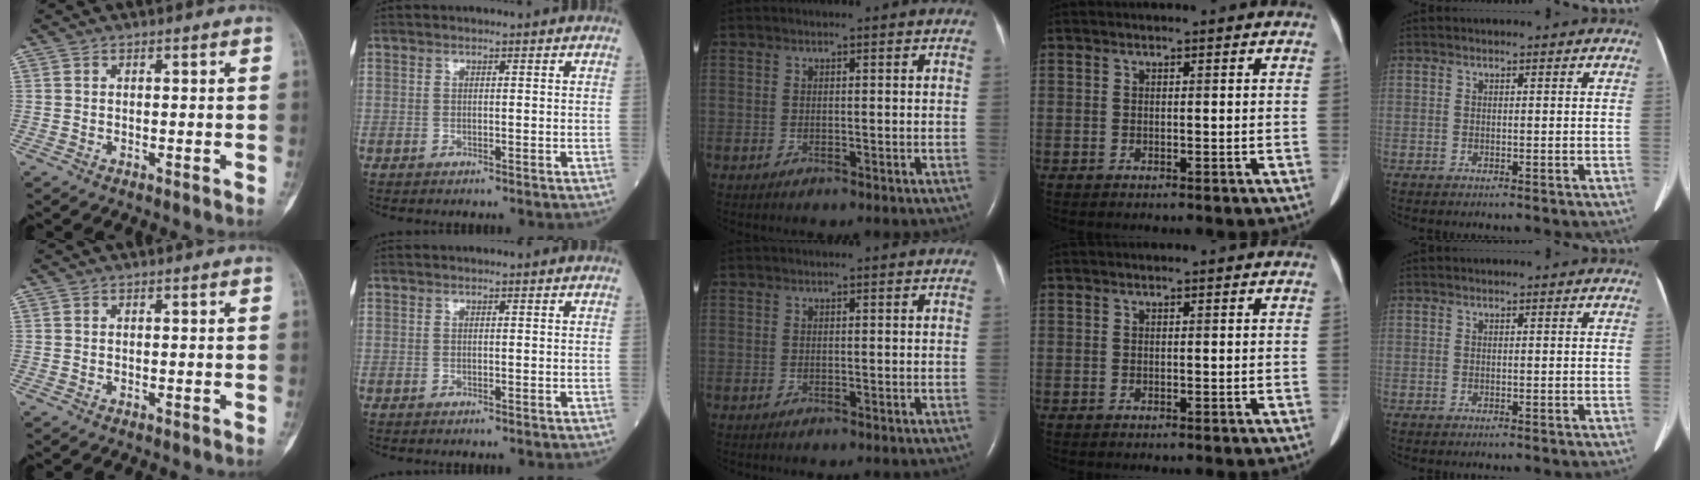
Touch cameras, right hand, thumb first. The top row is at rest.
{}